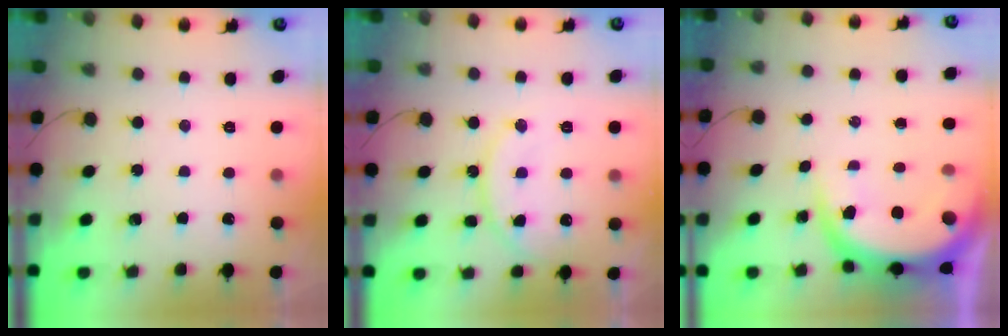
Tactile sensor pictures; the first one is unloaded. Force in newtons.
{"total": 13.5, "press": 13.4, "slide": 1.2}
{"total": 9.0, "press": 8.9, "slide": 1.0}